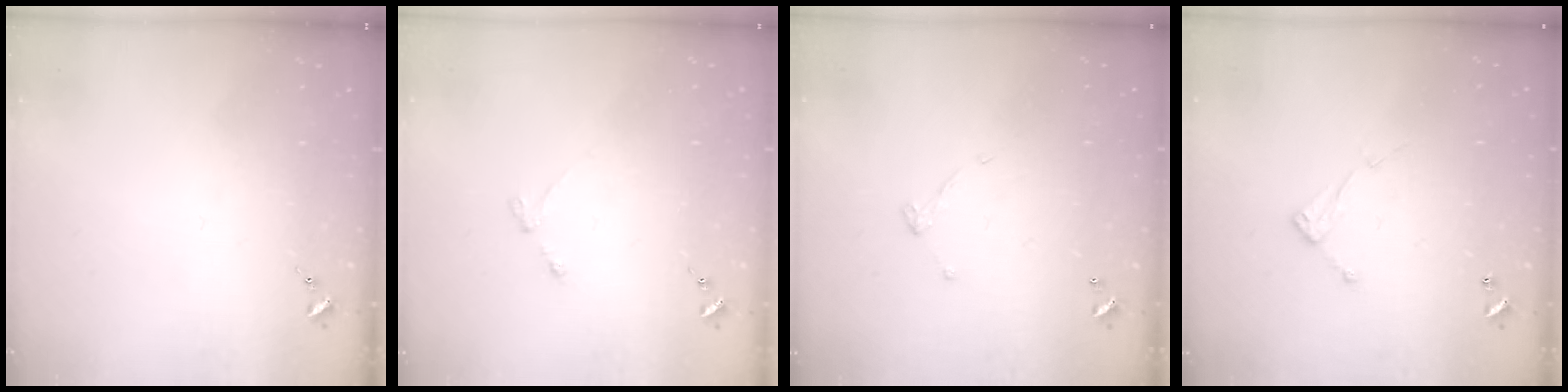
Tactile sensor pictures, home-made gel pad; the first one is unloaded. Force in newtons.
{"total": 3.0, "press": 2.9, "slide": 0.5}
{"total": 4.4, "press": 4.4, "slide": 0.2}
{"total": 7.1, "press": 7.1, "slide": 0.3}